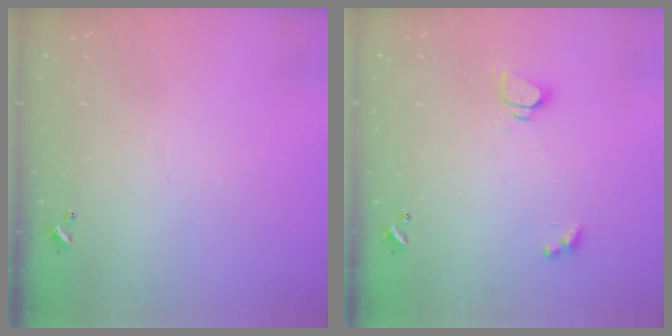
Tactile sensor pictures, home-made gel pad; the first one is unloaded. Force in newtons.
{"total": 2.7, "press": 2.7, "slide": 0.3}